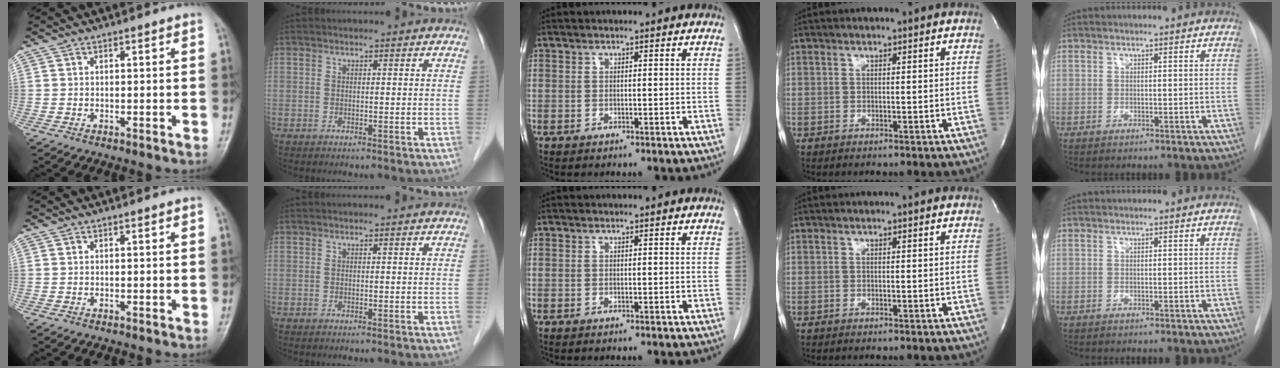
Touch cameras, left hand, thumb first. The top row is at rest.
{}